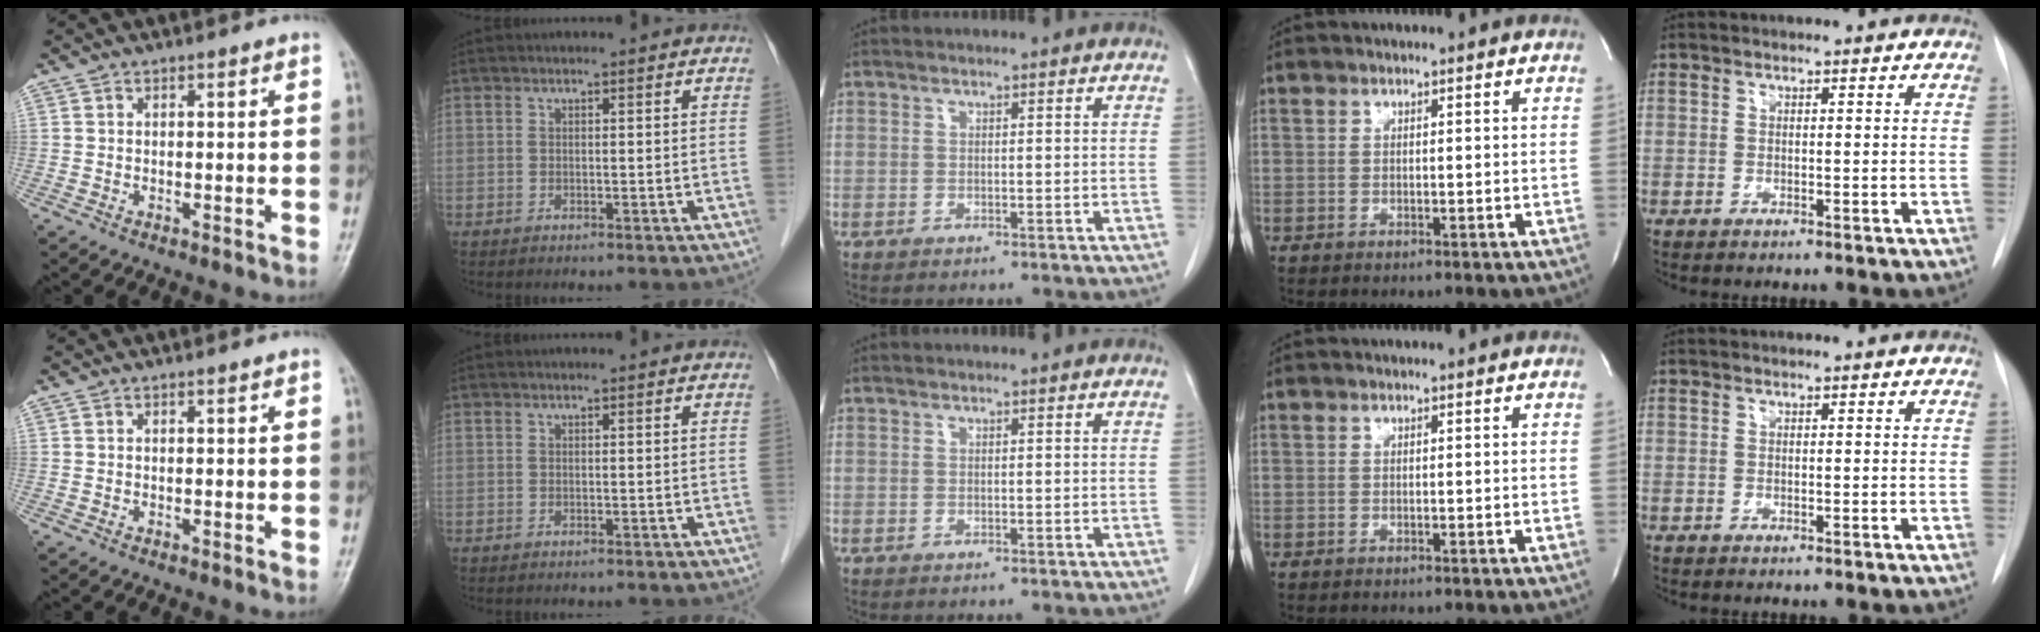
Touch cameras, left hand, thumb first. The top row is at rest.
{}